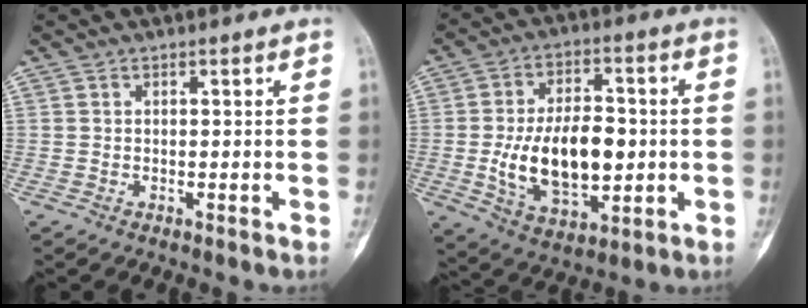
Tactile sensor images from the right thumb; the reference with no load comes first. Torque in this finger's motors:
{"motor_torque": [1.82, 1.88, 0.91, -0.81, 0.20]}